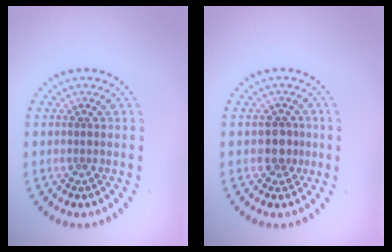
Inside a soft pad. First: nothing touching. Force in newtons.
{"total": 1.9, "press": 1.7, "slide": 0.8}